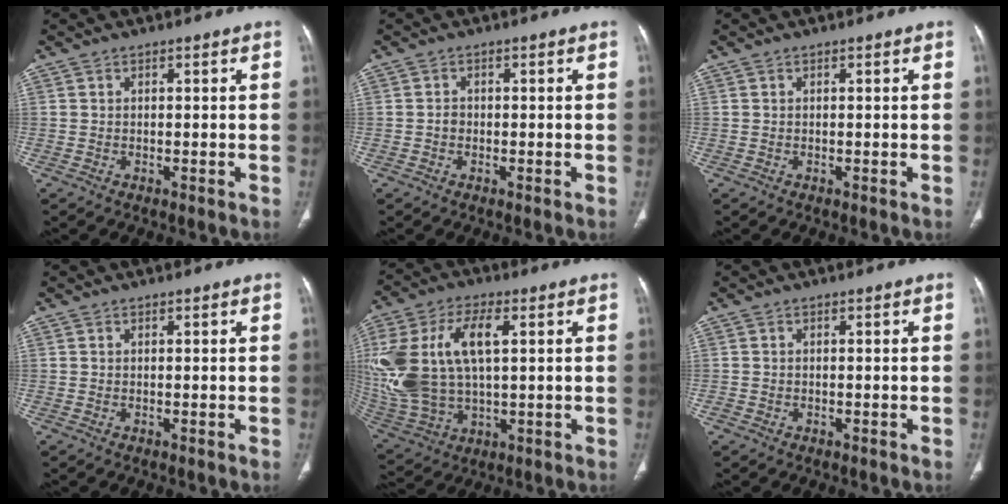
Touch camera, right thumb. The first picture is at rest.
{"total": 1.2, "force": [-0.3, 1.0, 0.5], "torque": [-0.004, 0.005, -0.008]}
{"total": 0.0}
{"total": 0.0}
{"total": 21.7, "force": [4.0, 11.7, 17.8], "torque": [-0.392, 0.003, 0.082]}
{"total": 0.6, "force": [-0.3, 0.5, 0.1], "torque": [-0.004, 0.003, -0.007]}